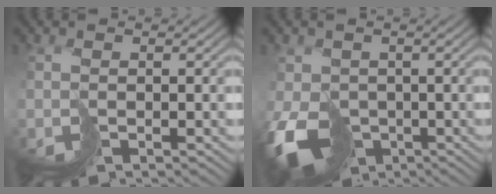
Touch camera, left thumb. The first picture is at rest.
{"total": 8.8, "force": [-3.5, 6.7, 4.6], "torque": [-0.110, -0.034, -0.059]}